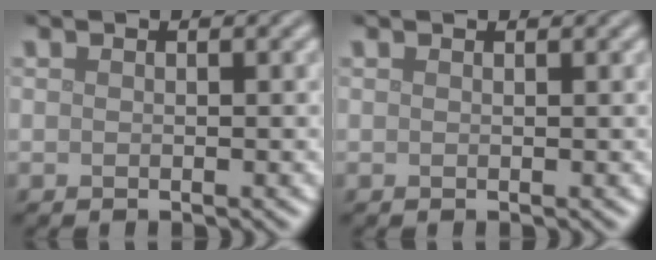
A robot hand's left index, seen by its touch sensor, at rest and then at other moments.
{"total": 0.6, "force": [0.6, 0.1, 0.2], "torque": [-0.005, -0.002, 0.007]}